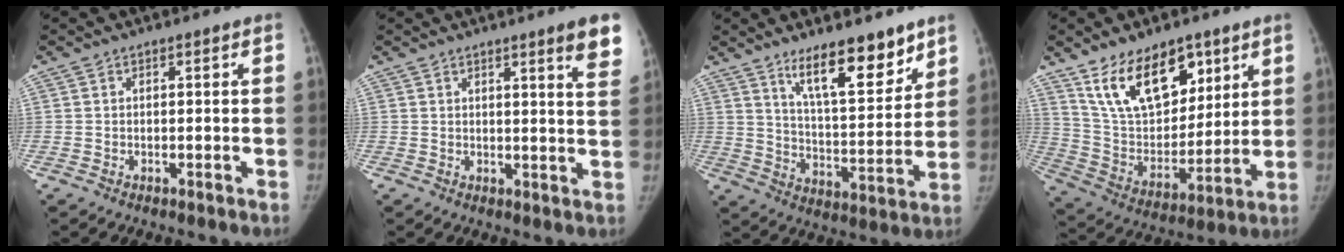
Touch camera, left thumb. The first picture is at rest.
{"total": 7.6, "force": [5.2, 0.5, 5.6], "torque": [-0.057, -0.028, 0.054]}
{"total": 14.6, "force": [10.2, 4.4, 9.5], "torque": [-0.114, -0.075, 0.173]}
{"total": 18.5, "force": [11.1, 10.2, 10.7], "torque": [-0.131, -0.056, 0.213]}